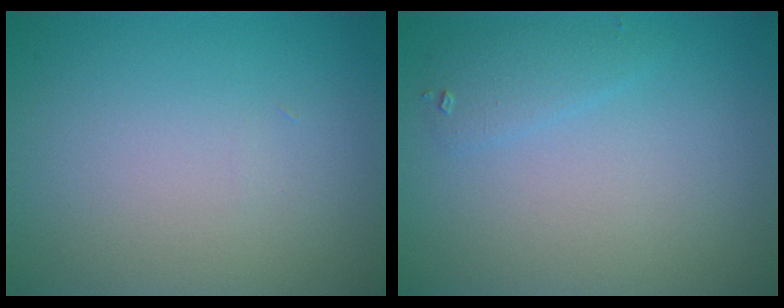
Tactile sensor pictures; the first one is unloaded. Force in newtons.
{"total": 1.4, "press": 1.4, "slide": 0.0}